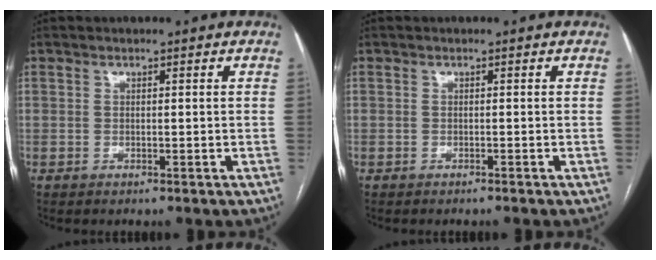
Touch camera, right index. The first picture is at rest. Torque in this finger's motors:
{"motor_torque": [0.20, -0.04, 0.00, -0.01]}